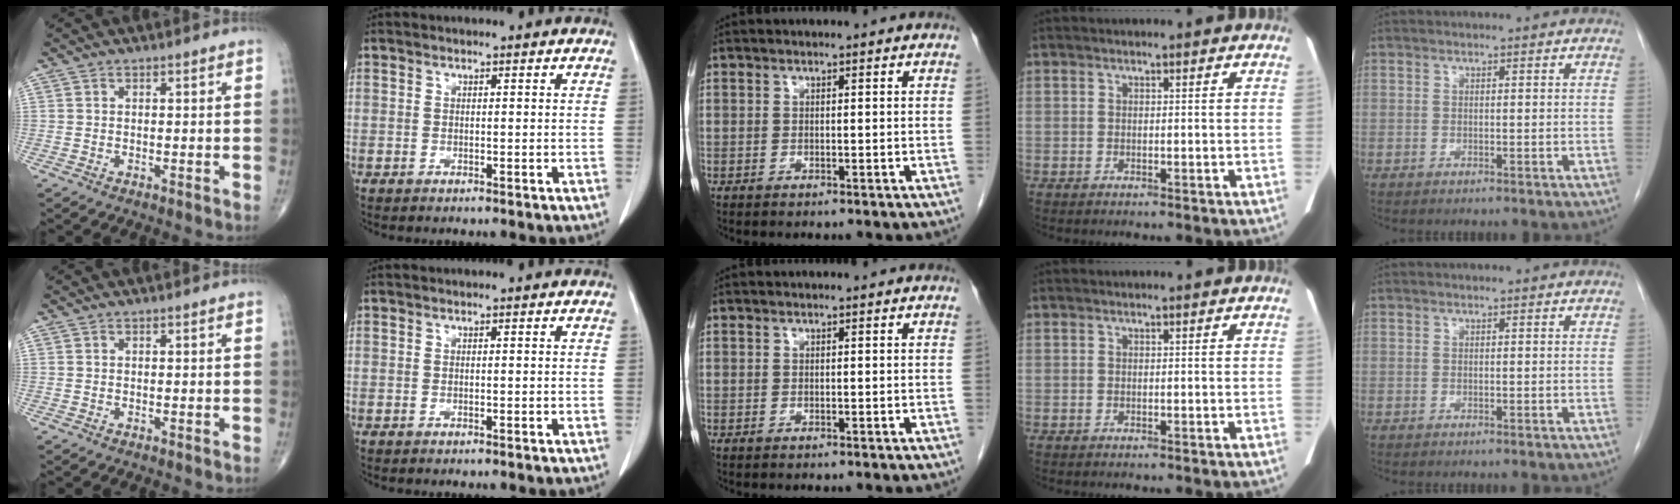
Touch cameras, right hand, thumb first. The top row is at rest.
{}